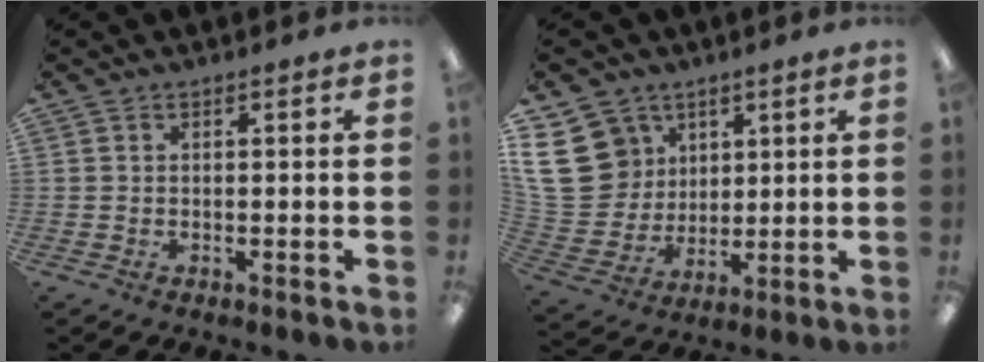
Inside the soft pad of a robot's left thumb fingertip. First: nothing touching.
{"total": 15.5, "force": [5.9, 12.9, 6.3], "torque": [-0.139, -0.020, 0.118]}